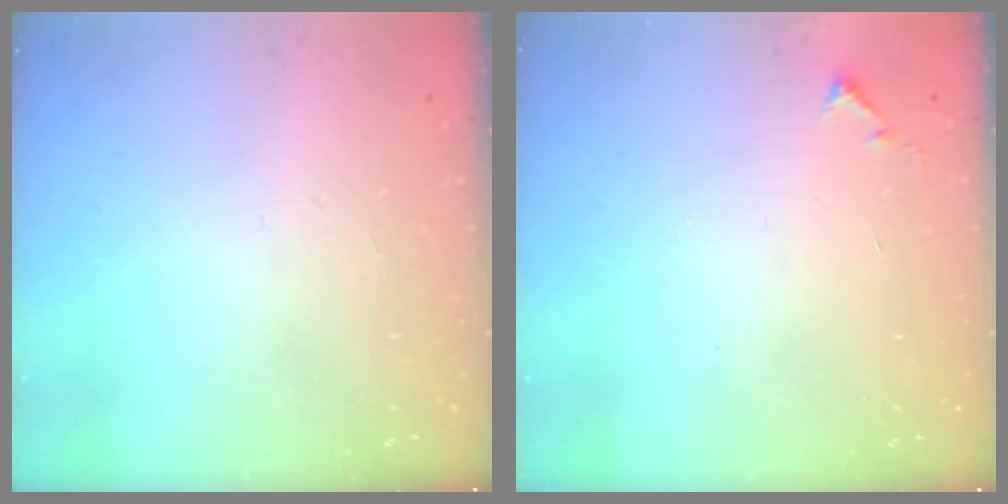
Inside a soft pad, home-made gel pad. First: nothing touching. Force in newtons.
{"total": 5.8, "press": 5.8, "slide": 0.4}